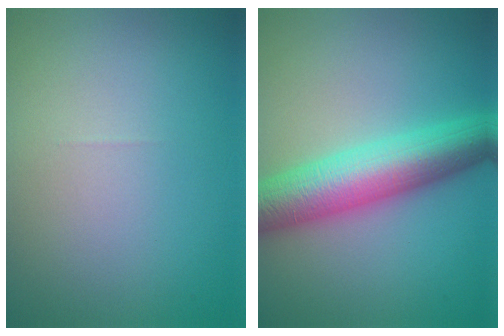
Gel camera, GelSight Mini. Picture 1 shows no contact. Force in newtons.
{"total": 8.1, "press": 8.1, "slide": 0.1}